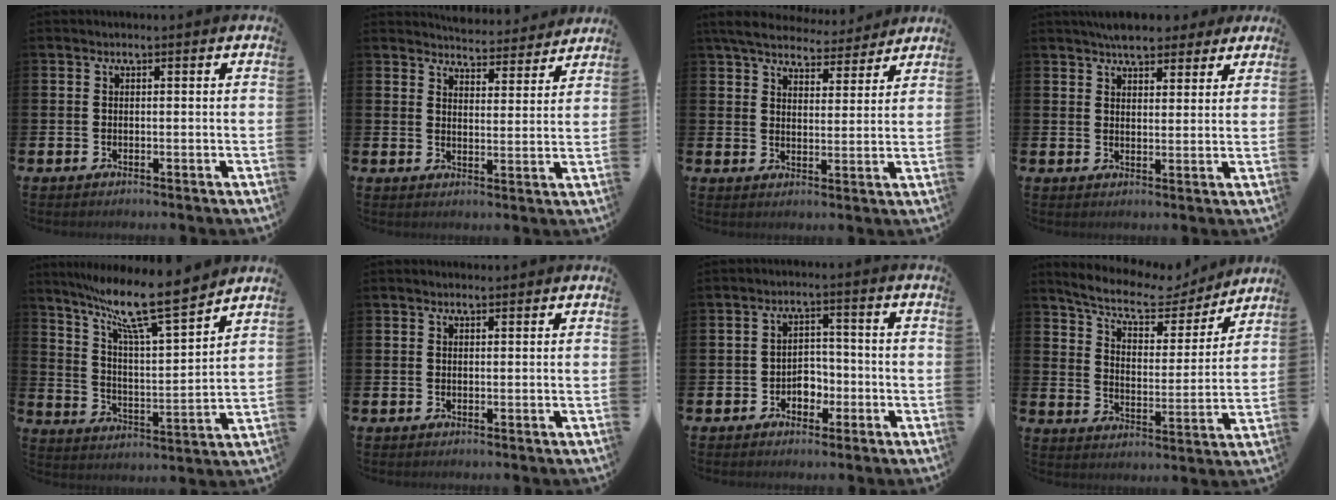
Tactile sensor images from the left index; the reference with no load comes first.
{"total": 5.1, "force": [5.1, 0.6, -0.1], "torque": [-0.006, -0.042, 0.089]}
{"total": 6.3, "force": [5.9, 1.7, 1.3], "torque": [-0.043, -0.042, 0.104]}
{"total": 6.2, "force": [5.7, 2.0, 1.3], "torque": [-0.022, -0.022, 0.103]}
{"total": 12.8, "force": [10.8, 1.5, 6.7], "torque": [-0.152, -0.066, 0.182]}
{"total": 0.7, "force": [0.6, 0.2, 0.2], "torque": [0.003, 0.000, 0.009]}
{"total": 3.1, "force": [-1.7, 2.3, 1.2], "torque": [-0.030, 0.006, -0.038]}
{"total": 7.9, "force": [7.0, 2.5, 2.9], "torque": [-0.081, -0.050, 0.116]}